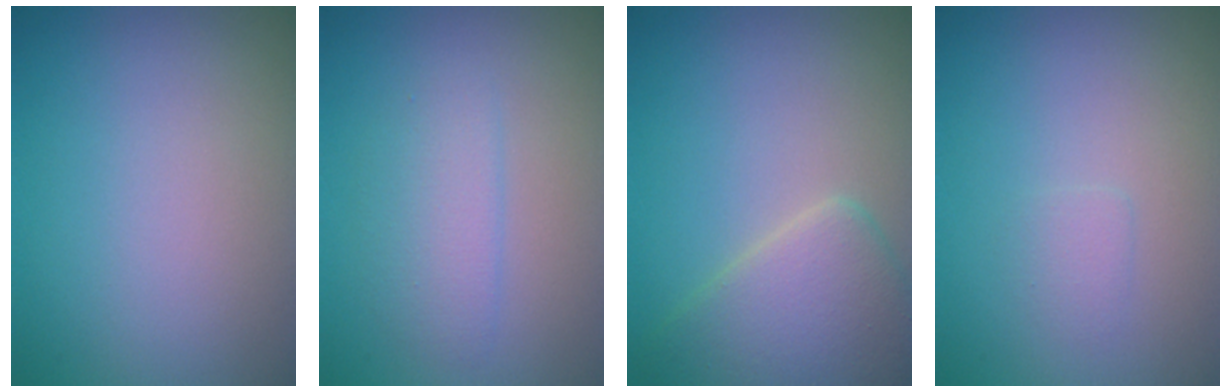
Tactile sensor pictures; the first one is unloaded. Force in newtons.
{"total": 2.4, "press": 2.4, "slide": 0.0}
{"total": 4.9, "press": 4.9, "slide": 0.2}
{"total": 0.8, "press": 0.8, "slide": 0.0}